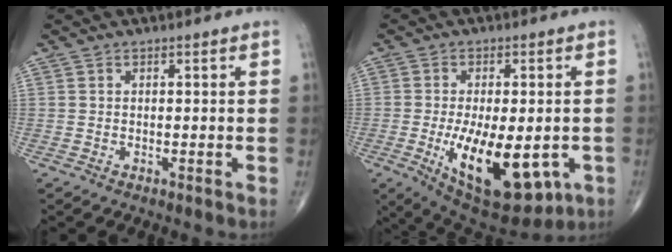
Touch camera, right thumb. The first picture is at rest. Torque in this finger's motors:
{"motor_torque": [2.25, 2.05, 0.82, 0.24, 0.48]}